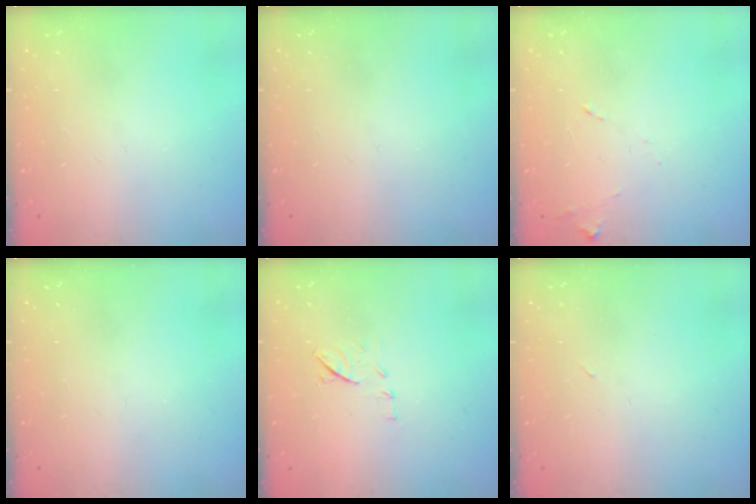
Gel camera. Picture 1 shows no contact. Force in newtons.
{"total": 0.0}
{"total": 7.6, "press": 7.6, "slide": 0.6}
{"total": 0.0}
{"total": 8.6, "press": 8.5, "slide": 1.1}
{"total": 2.4, "press": 2.3, "slide": 0.8}